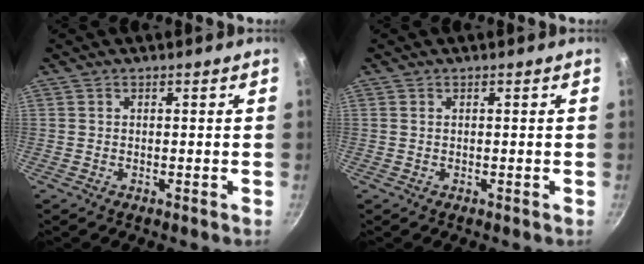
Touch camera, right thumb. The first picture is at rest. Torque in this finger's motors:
{"motor_torque": [-0.33, 0.10, 0.23, 0.42, 0.08]}